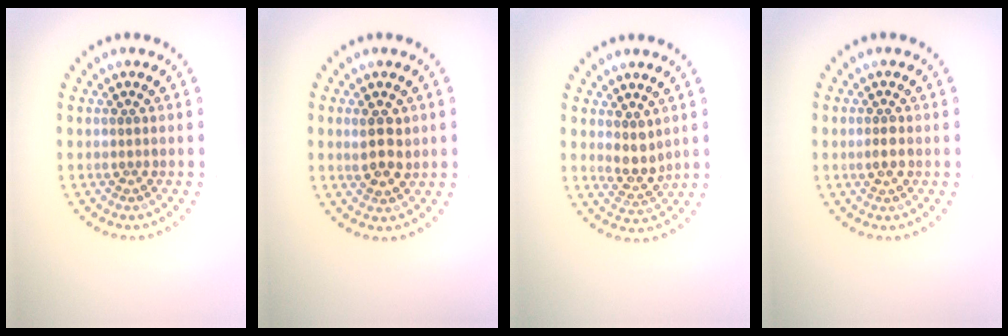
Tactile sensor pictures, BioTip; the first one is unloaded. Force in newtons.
{"total": 2.9, "press": 2.8, "slide": 0.7}
{"total": 2.4, "press": 2.0, "slide": 1.3}
{"total": 1.3, "press": 1.3, "slide": 0.0}